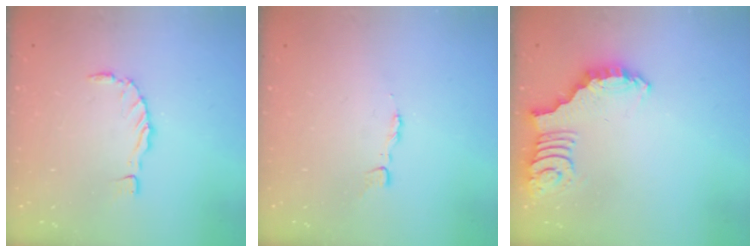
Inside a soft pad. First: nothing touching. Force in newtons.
{"total": 2.5, "press": 2.5, "slide": 0.3}
{"total": 2.6, "press": 2.5, "slide": 0.5}